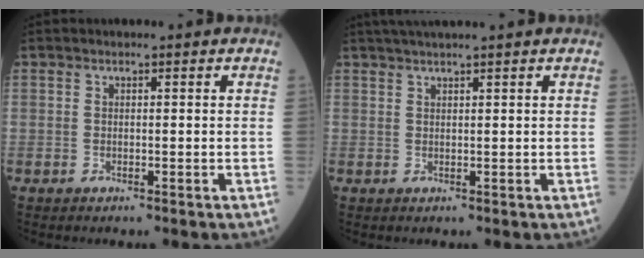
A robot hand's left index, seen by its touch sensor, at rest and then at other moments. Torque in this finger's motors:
{"motor_torque": [0.24, -0.13, -0.04, 0.00]}